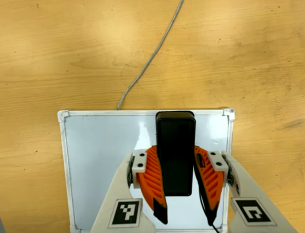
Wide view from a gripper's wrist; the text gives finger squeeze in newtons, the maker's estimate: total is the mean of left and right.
{"total": 8.4, "left": 6.9, "right": 10.0}